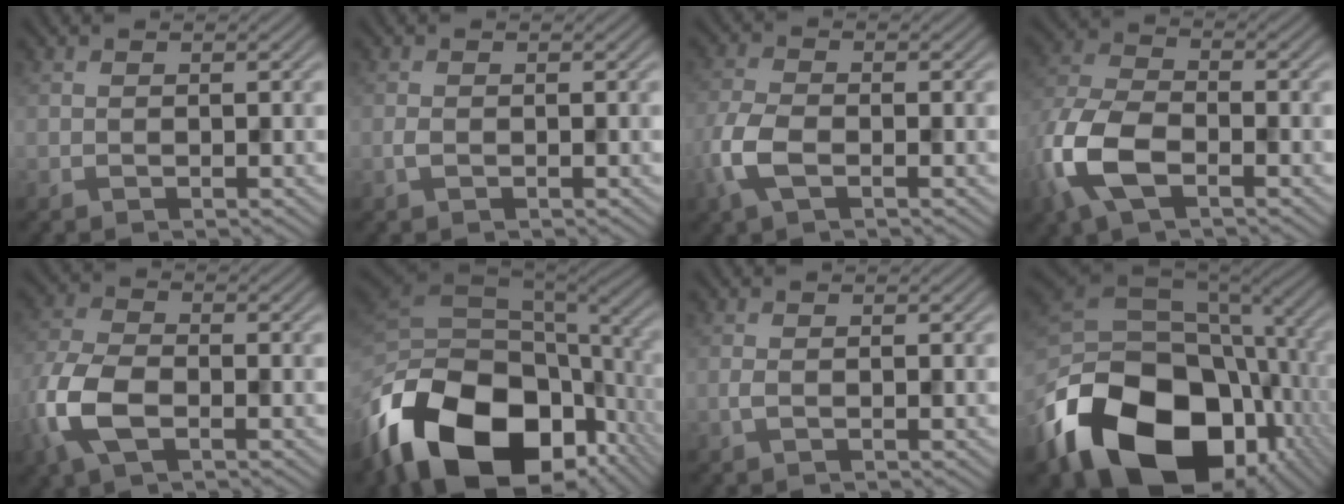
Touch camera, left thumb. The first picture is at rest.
{"total": 1.0, "force": [-0.3, 0.5, 0.8], "torque": [-0.023, 0.001, -0.005]}
{"total": 5.2, "force": [-2.0, 2.6, 4.1], "torque": [-0.110, 0.000, -0.046]}
{"total": 10.1, "force": [-4.1, 5.4, 7.4], "torque": [-0.193, -0.004, -0.094]}
{"total": 8.3, "force": [-3.0, 4.4, 6.3], "torque": [-0.163, -0.005, -0.071]}
{"total": 19.5, "force": [-9.0, 11.6, 12.8], "torque": [-0.296, -0.045, -0.126]}
{"total": 1.0, "force": [-0.2, 0.2, 0.9], "torque": [-0.027, 0.002, -0.004]}
{"total": 20.4, "force": [-8.3, 13.9, 12.4], "torque": [-0.293, -0.048, -0.121]}